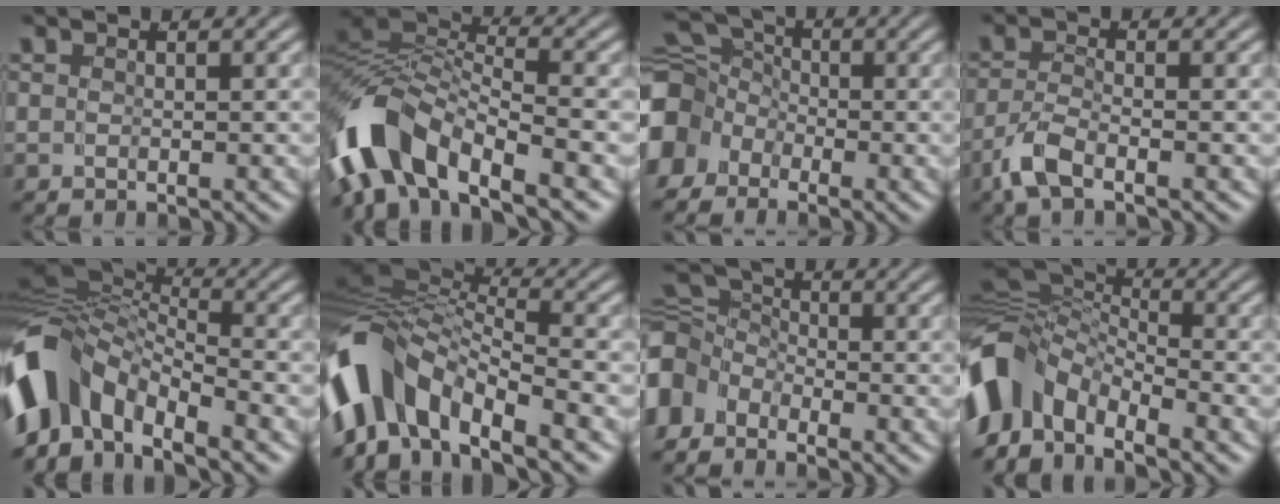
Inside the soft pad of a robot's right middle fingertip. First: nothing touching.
{"total": 9.4, "force": [-2.8, 6.3, 6.3], "torque": [-0.148, -0.025, -0.042]}
{"total": 6.4, "force": [-0.6, 5.7, 2.8], "torque": [-0.050, -0.021, -0.009]}
{"total": 2.3, "force": [-1.6, 0.5, 1.5], "torque": [-0.030, -0.001, -0.029]}
{"total": 9.2, "force": [-2.6, 6.6, 5.9], "torque": [-0.144, -0.028, -0.040]}
{"total": 11.1, "force": [-2.9, 7.8, 7.4], "torque": [-0.180, -0.032, -0.040]}
{"total": 6.1, "force": [-0.8, 5.6, 2.3], "torque": [-0.052, -0.017, -0.018]}
{"total": 8.1, "force": [-2.0, 6.0, 5.1], "torque": [-0.116, -0.024, -0.032]}